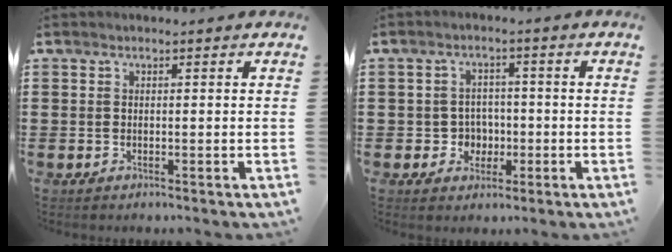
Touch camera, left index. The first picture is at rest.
{"total": 3.8, "force": [-0.8, 3.5, 1.2], "torque": [-0.035, 0.004, -0.018]}